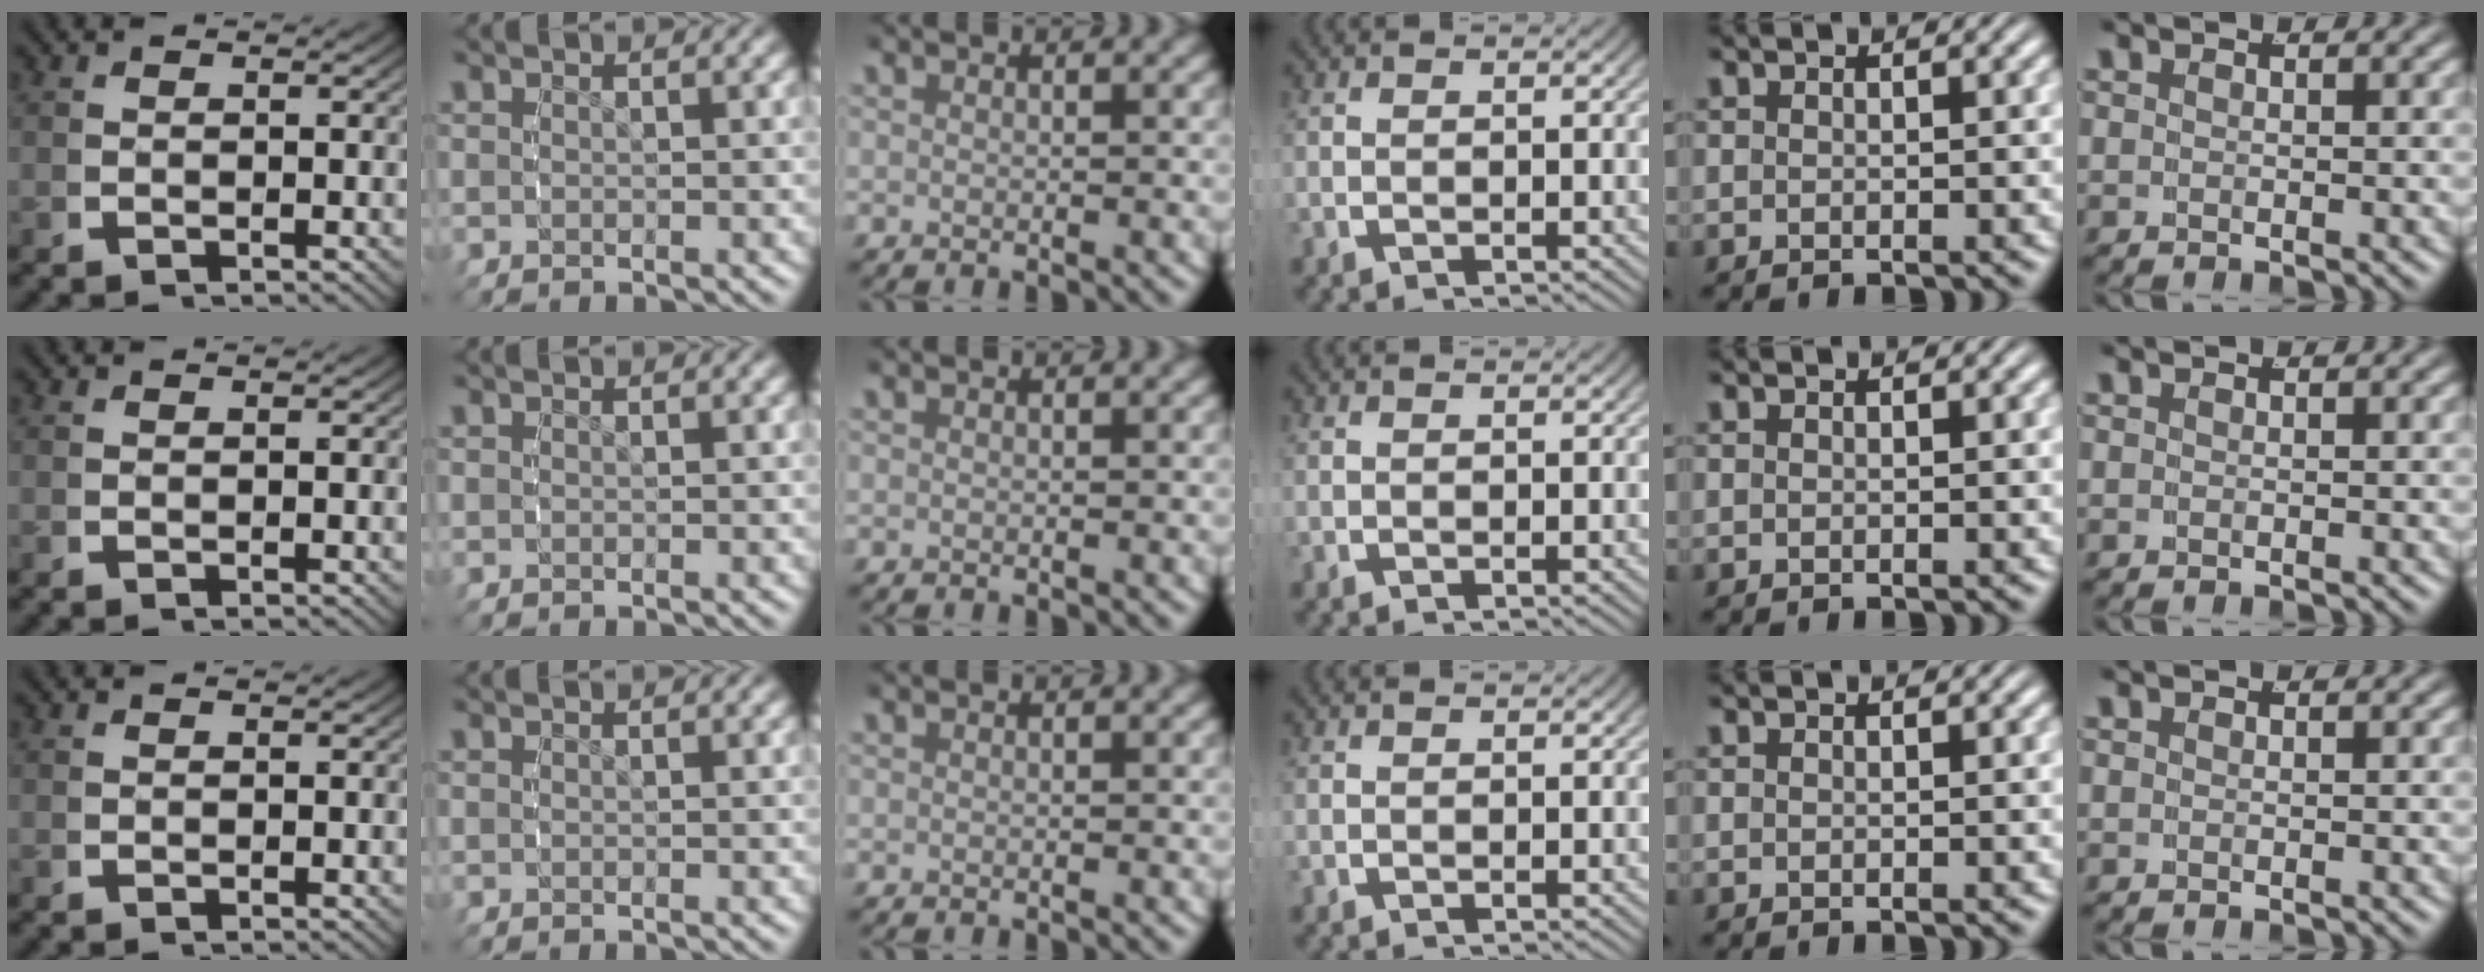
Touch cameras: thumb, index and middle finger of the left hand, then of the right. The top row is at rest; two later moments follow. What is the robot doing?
{"motion": "reach", "object": "jewelry box"}